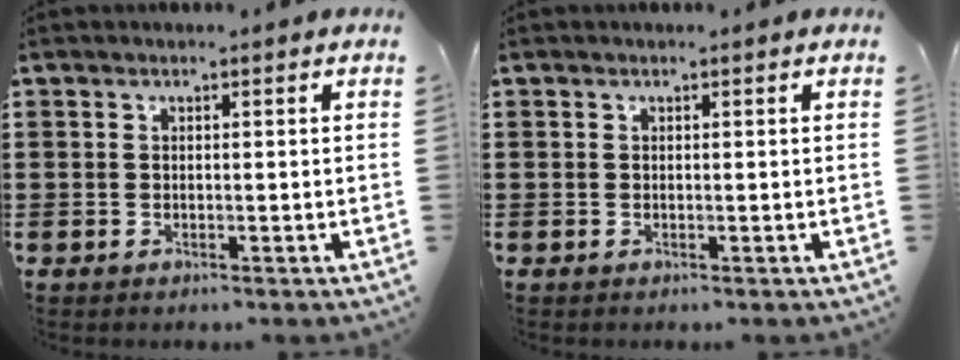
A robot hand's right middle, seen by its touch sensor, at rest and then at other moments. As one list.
[{"total": 0.0}]